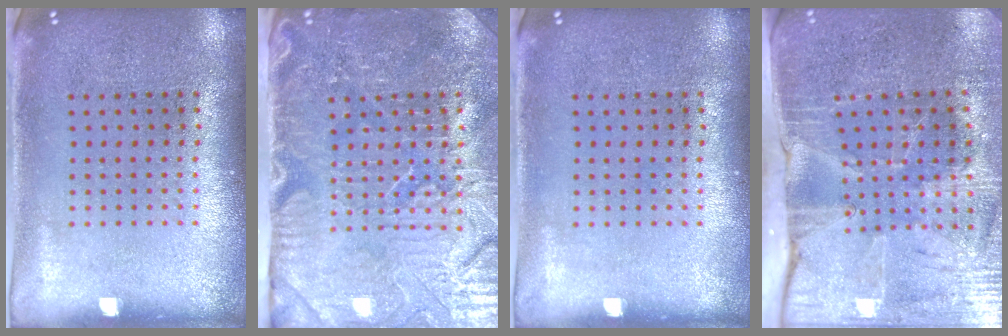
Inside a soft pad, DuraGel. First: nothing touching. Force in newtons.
{"total": 5.0, "press": 4.5, "slide": 2.2}
{"total": 0.0}
{"total": 4.2, "press": 3.6, "slide": 2.2}